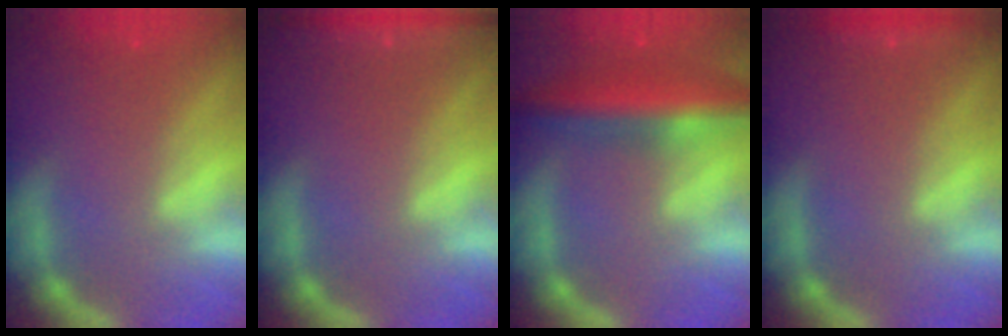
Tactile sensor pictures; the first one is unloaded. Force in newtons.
{"total": 4.5}
{"total": 7.5}
{"total": 1.4}